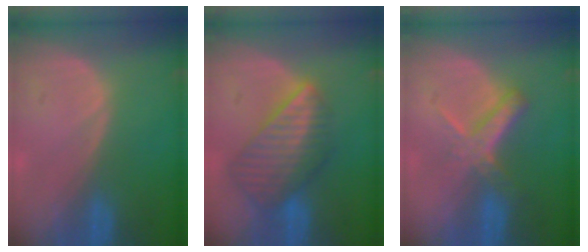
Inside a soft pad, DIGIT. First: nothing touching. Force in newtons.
{"total": 8.5, "press": 7.5, "slide": 3.9}
{"total": 5.8, "press": 5.3, "slide": 2.4}